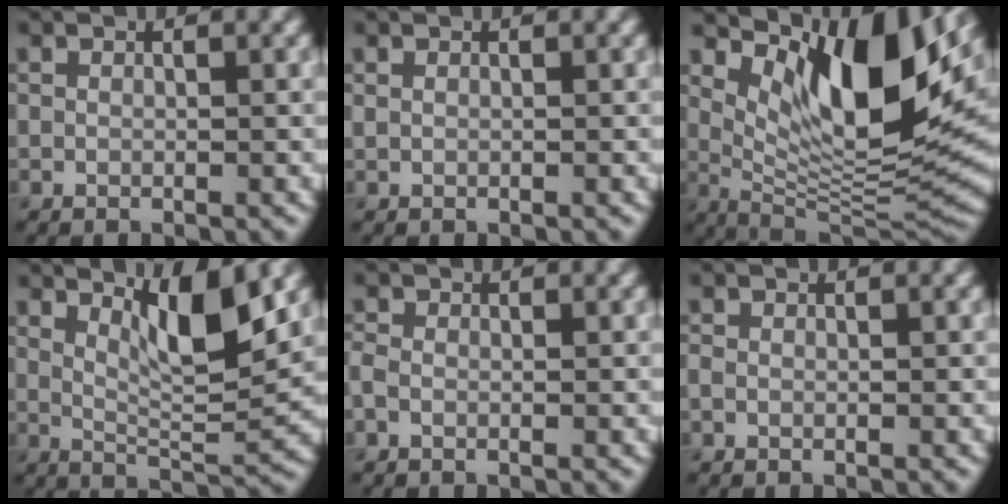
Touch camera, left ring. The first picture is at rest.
{"total": 0.0}
{"total": 11.5, "force": [4.7, 4.1, 9.7], "torque": [-0.145, -0.019, 0.094]}
{"total": 5.6, "force": [2.7, 1.1, 4.7], "torque": [-0.080, -0.010, 0.049]}
{"total": 1.0, "force": [-0.5, 0.7, 0.6], "torque": [-0.018, 0.000, -0.015]}
{"total": 0.5, "force": [-0.3, 0.4, 0.3], "torque": [-0.009, -0.001, -0.007]}